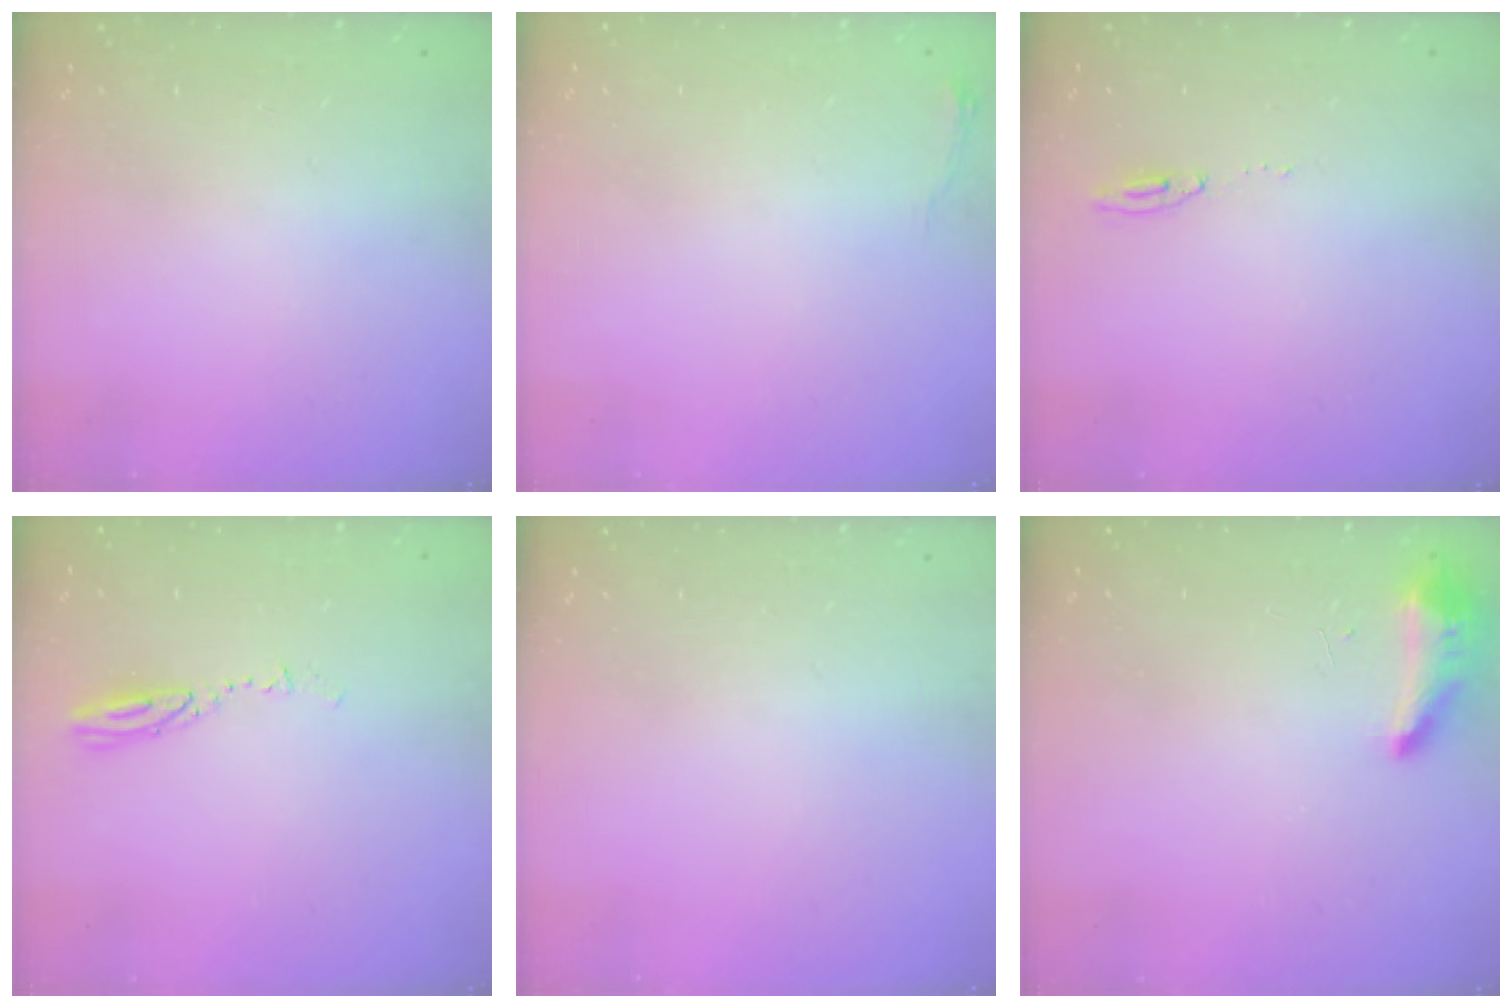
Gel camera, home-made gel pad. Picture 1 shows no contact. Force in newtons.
{"total": 3.4, "press": 3.4, "slide": 0.5}
{"total": 4.8, "press": 4.8, "slide": 0.6}
{"total": 3.8, "press": 3.8, "slide": 0.2}
{"total": 0.0}
{"total": 8.5, "press": 8.3, "slide": 2.0}